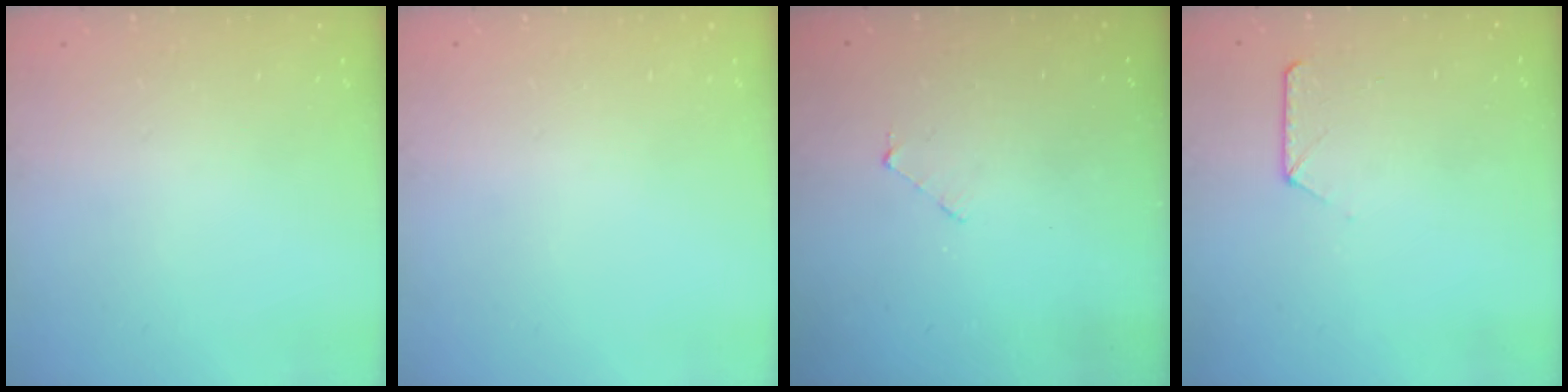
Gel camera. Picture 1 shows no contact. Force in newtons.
{"total": 0.0}
{"total": 1.9, "press": 1.9, "slide": 0.2}
{"total": 6.9, "press": 6.9, "slide": 0.8}